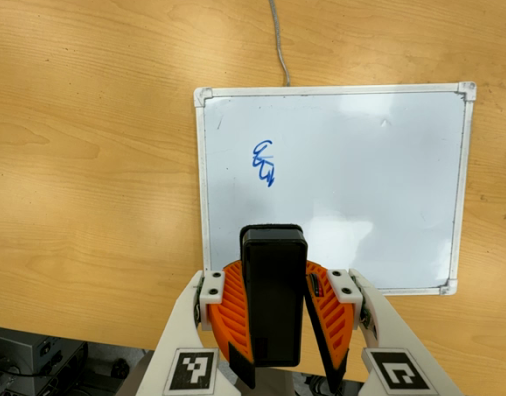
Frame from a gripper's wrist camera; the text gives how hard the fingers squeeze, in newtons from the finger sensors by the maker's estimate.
{"total": 10.8, "left": 9.8, "right": 11.7}